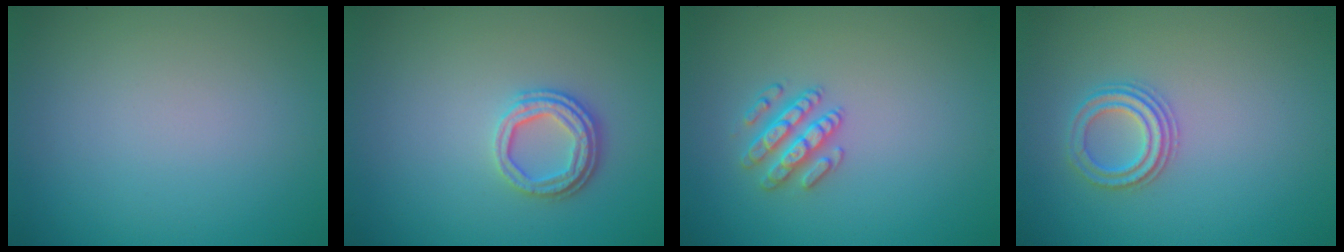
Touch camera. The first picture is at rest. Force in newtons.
{"total": 3.1, "press": 2.5, "slide": 1.9}
{"total": 2.6, "press": 2.6, "slide": 0.5}
{"total": 2.2, "press": 2.1, "slide": 0.7}